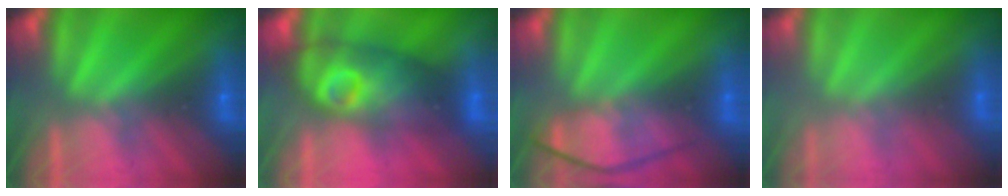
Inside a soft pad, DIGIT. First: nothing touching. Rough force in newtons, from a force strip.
{"total": 4.0}
{"total": 4.7}
{"total": 2.8}